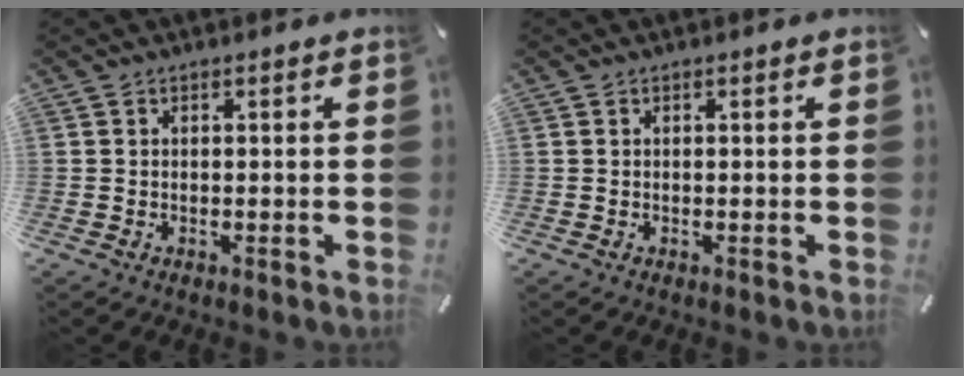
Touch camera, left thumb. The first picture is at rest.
{"total": 0.0}